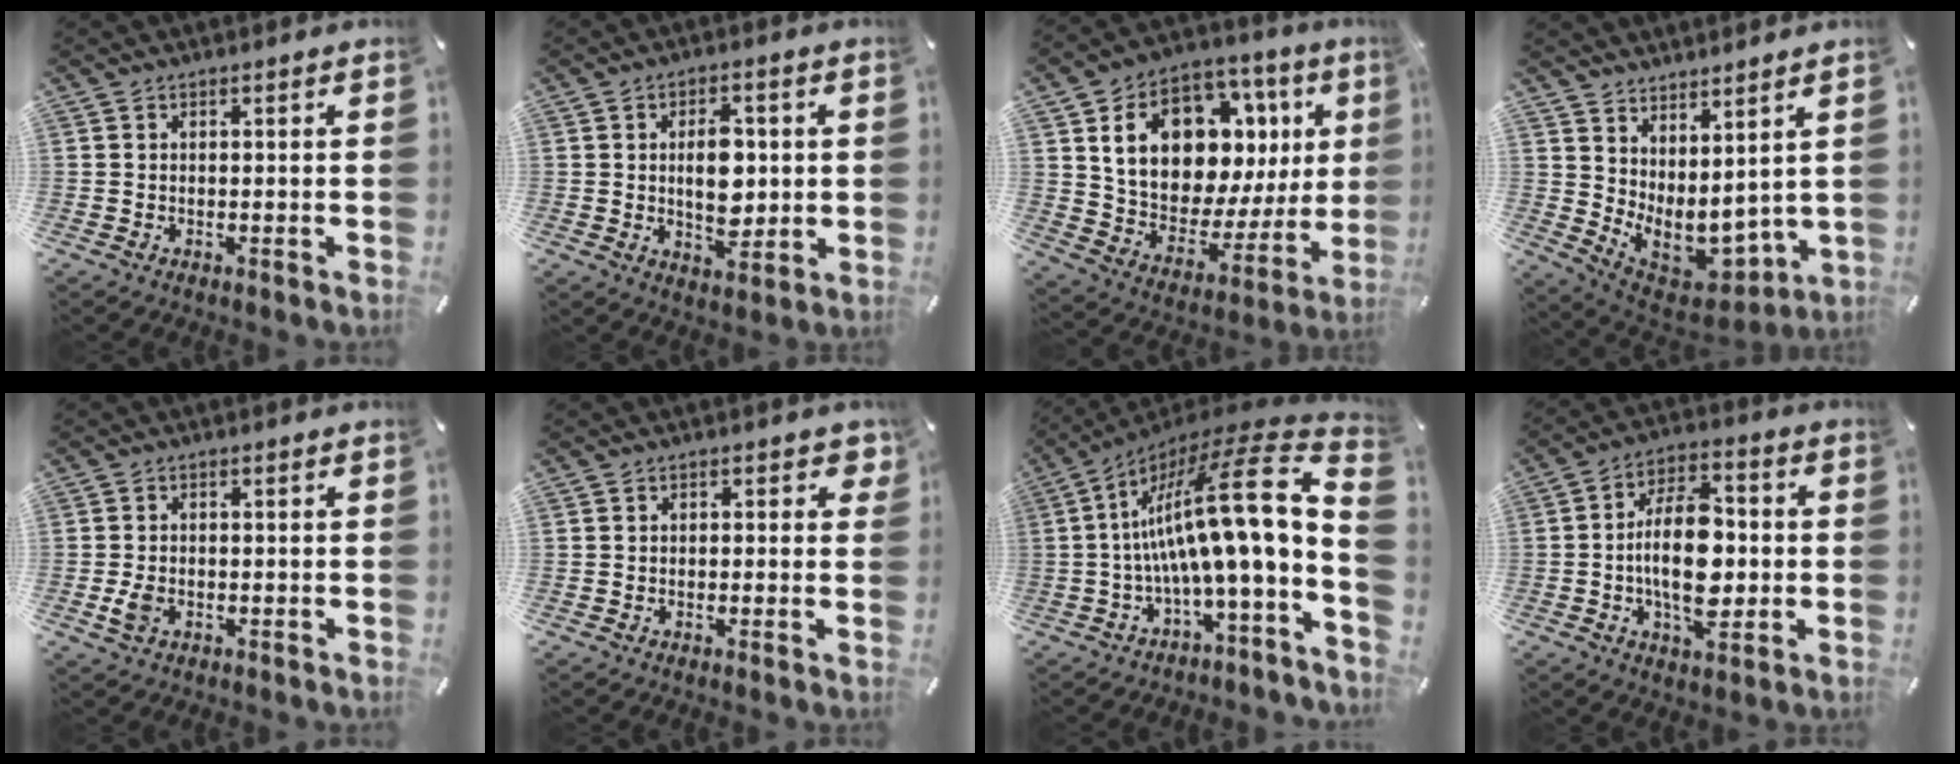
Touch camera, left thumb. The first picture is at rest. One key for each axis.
{"total": 9.4, "fx": 0.8, "fy": 5.8, "fz": 7.3, "tx": -0.114, "ty": -0.003, "tz": 0.007}
{"total": 20.6, "fx": 8.9, "fy": 13.0, "fz": 13.3, "tx": -0.211, "ty": -0.052, "tz": 0.158}
{"total": 5.6, "fx": 2.4, "fy": 4.5, "fz": 2.2, "tx": -0.020, "ty": -0.066, "tz": 0.061}
{"total": 3.2, "fx": -0.8, "fy": 2.1, "fz": 2.3, "tx": -0.059, "ty": -0.006, "tz": -0.017}
{"total": 2.1, "fx": 0.6, "fy": 1.4, "fz": 1.4, "tx": -0.012, "ty": 0.001, "tz": 0.005}
{"total": 23.9, "fx": 3.8, "fy": 5.3, "fz": 23.0, "tx": -0.404, "ty": -0.046, "tz": 0.055}
{"total": 15.7, "fx": -1.4, "fy": 8.8, "fz": 12.9, "tx": -0.238, "ty": 0.001, "tz": -0.026}